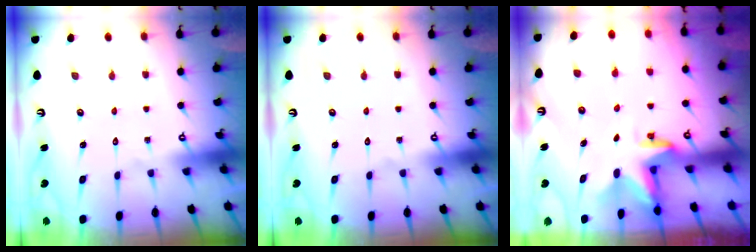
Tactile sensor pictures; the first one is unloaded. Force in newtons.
{"total": 0.0}
{"total": 2.8, "press": 2.8, "slide": 0.2}